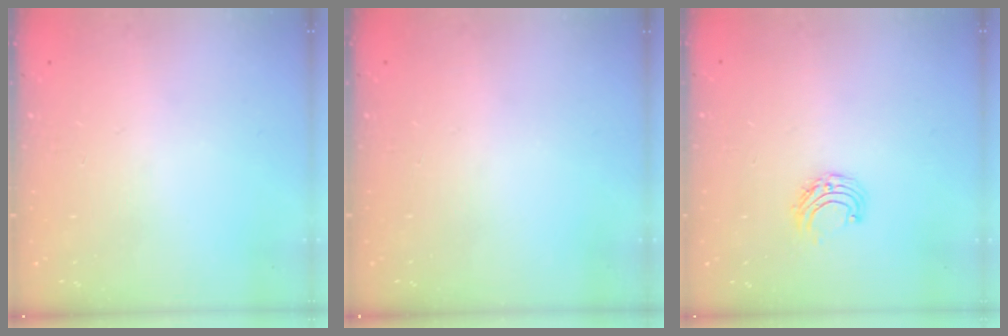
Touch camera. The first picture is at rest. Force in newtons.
{"total": 0.0}
{"total": 5.9, "press": 5.8, "slide": 0.7}